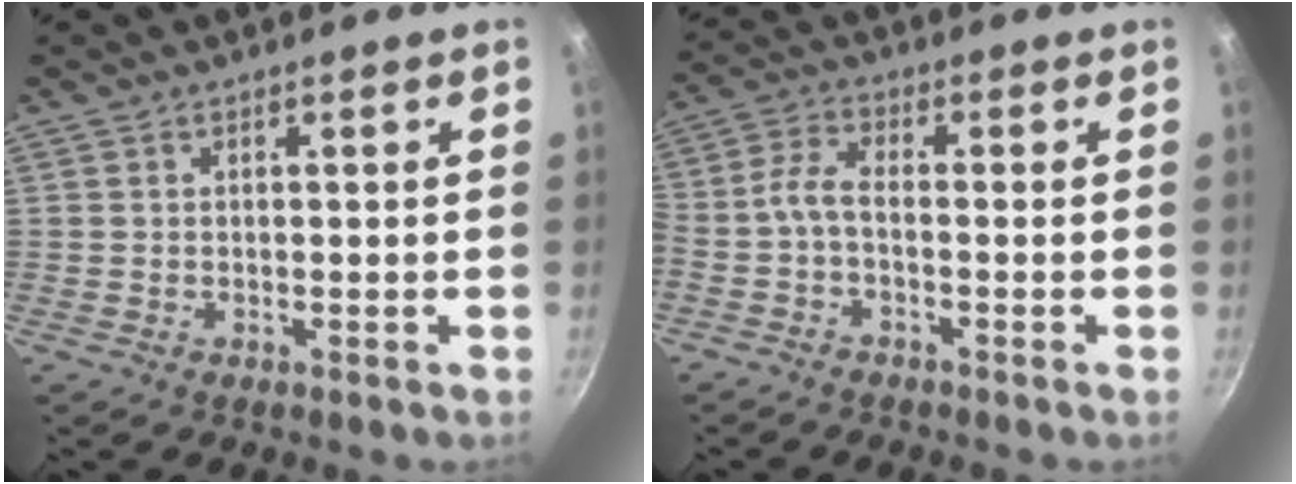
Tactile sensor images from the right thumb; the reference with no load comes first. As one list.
[{"total": 4.4, "force": [-2.0, 1.4, 3.7], "torque": [-0.096, 0.028, -0.052]}]